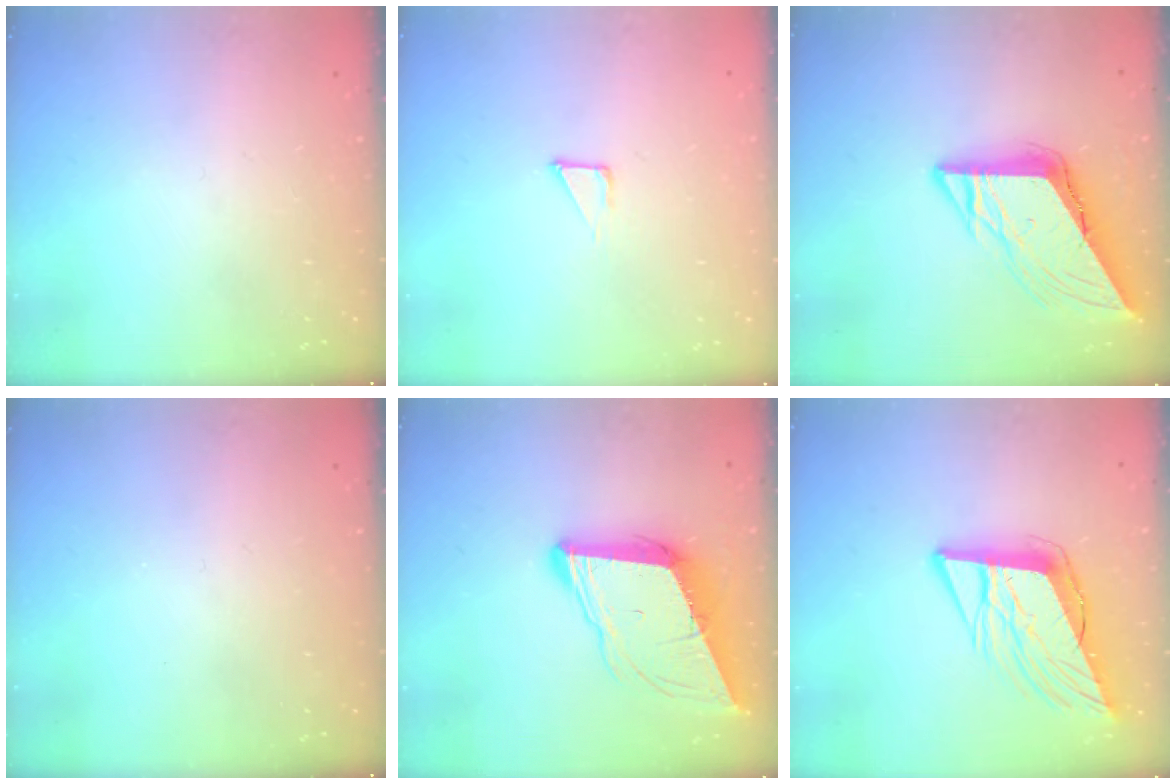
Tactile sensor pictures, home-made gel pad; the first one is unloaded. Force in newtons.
{"total": 2.3, "press": 2.3, "slide": 0.1}
{"total": 12.0, "press": 12.0, "slide": 1.3}
{"total": 0.0}
{"total": 11.1, "press": 10.6, "slide": 3.3}
{"total": 13.0, "press": 12.4, "slide": 4.0}